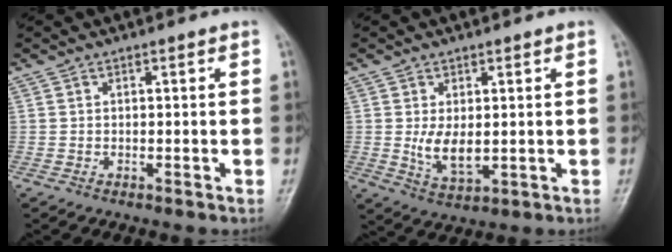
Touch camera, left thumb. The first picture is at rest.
{"total": 5.7, "force": [0.6, 3.0, 4.8], "torque": [-0.078, -0.017, 0.023]}